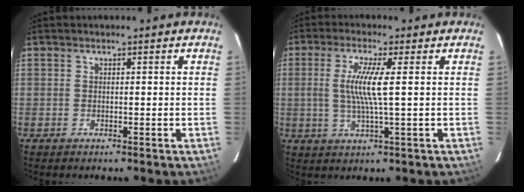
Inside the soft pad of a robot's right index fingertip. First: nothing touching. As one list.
[{"total": 6.8, "force": [0.6, -0.2, 6.7], "torque": [-0.135, -0.005, 0.012]}]